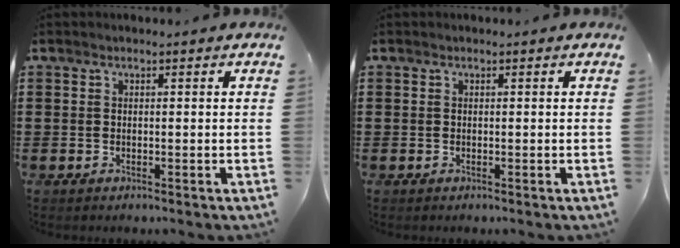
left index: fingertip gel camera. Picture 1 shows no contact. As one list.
[{"total": 0.0}]